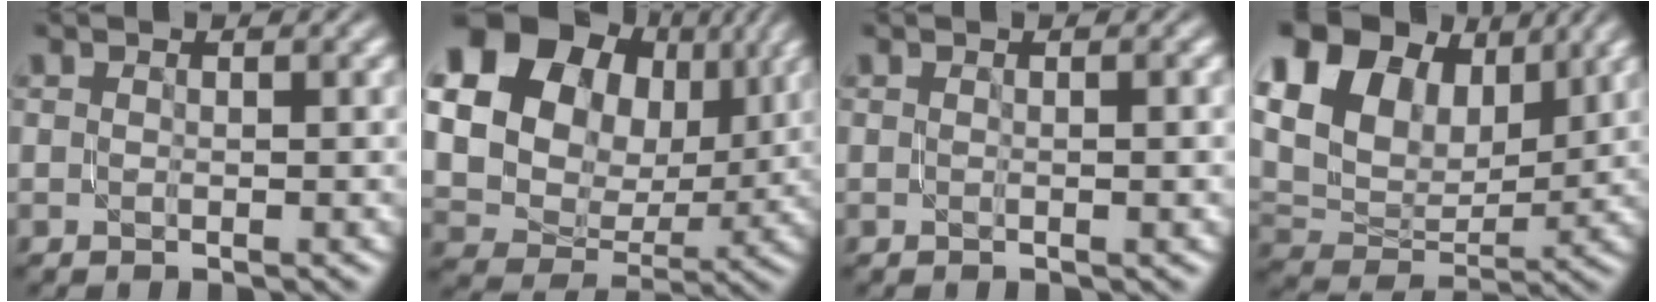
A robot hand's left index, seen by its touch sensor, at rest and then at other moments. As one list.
[{"total": 18.7, "force": [7.0, 14.8, 9.0], "torque": [-0.236, 0.046, 0.130]}, {"total": 1.0, "force": [0.0, 0.2, 1.0], "torque": [-0.014, -0.001, -0.001]}, {"total": 14.2, "force": [6.9, 9.1, 8.4], "torque": [-0.187, 0.047, 0.109]}]